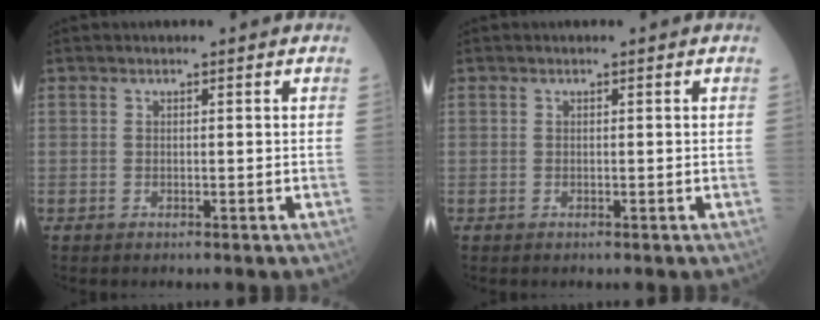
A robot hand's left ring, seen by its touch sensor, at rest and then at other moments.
{"total": 0.0}